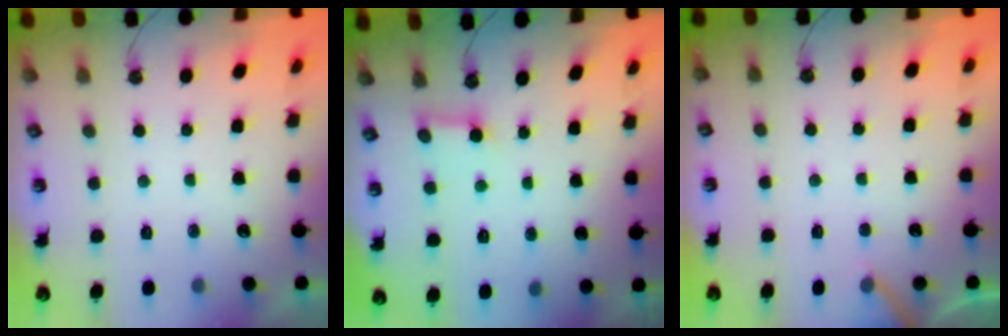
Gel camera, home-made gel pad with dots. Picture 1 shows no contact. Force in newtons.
{"total": 2.8, "press": 2.8, "slide": 0.3}
{"total": 5.8, "press": 5.8, "slide": 0.5}